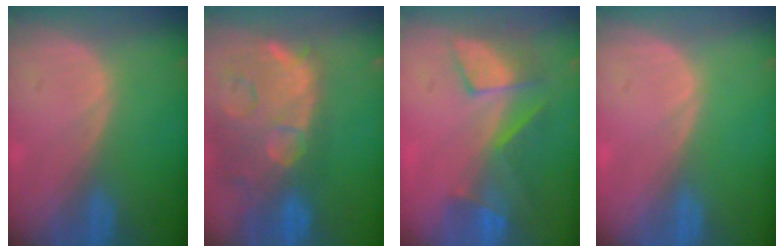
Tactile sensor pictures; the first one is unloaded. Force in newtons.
{"total": 15.0, "press": 11.9, "slide": 9.0}
{"total": 8.1, "press": 7.2, "slide": 3.9}
{"total": 0.0}